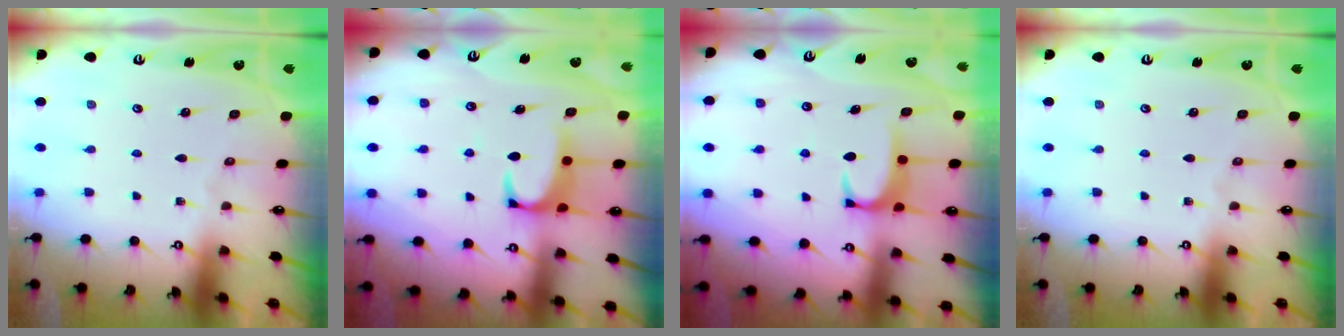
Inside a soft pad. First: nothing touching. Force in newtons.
{"total": 2.2, "press": 2.0, "slide": 0.7}
{"total": 2.5, "press": 2.4, "slide": 0.6}
{"total": 0.0}